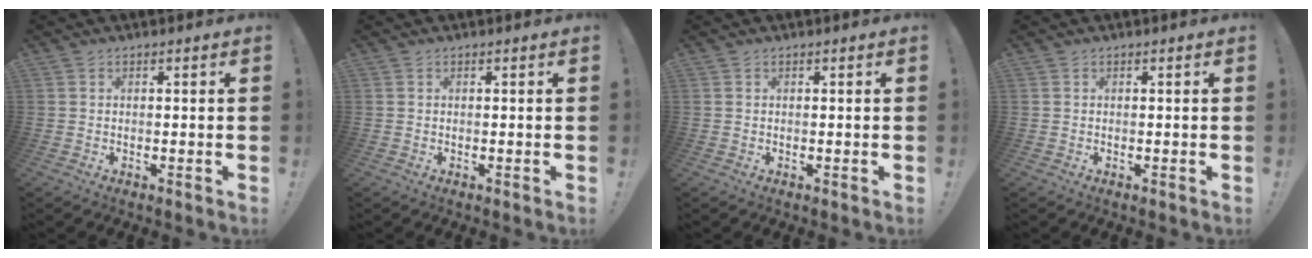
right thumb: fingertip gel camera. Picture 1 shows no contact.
{"total": 0.0}
{"total": 0.0}
{"total": 0.0}